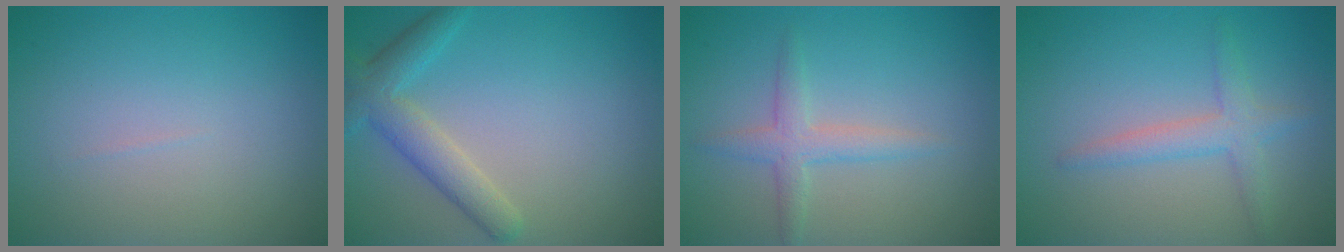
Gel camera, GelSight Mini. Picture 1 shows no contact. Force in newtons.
{"total": 3.7, "press": 3.7, "slide": 0.1}
{"total": 2.4, "press": 2.4, "slide": 0.0}
{"total": 2.5, "press": 2.5, "slide": 0.1}